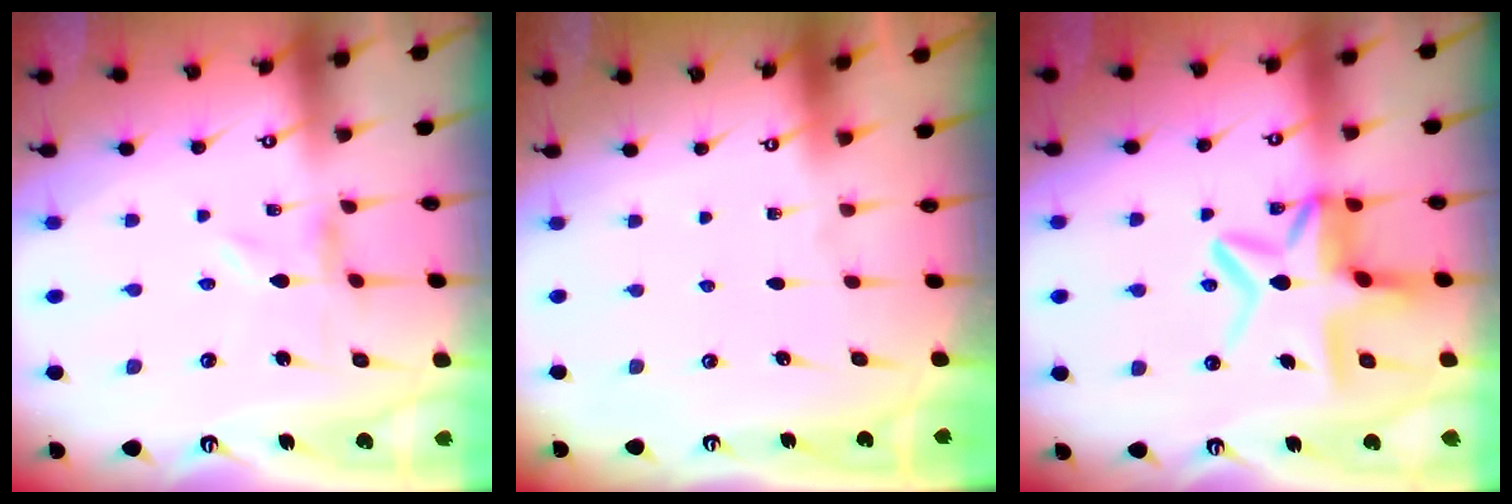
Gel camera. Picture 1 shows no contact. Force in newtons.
{"total": 0.0}
{"total": 12.3, "press": 12.2, "slide": 1.3}